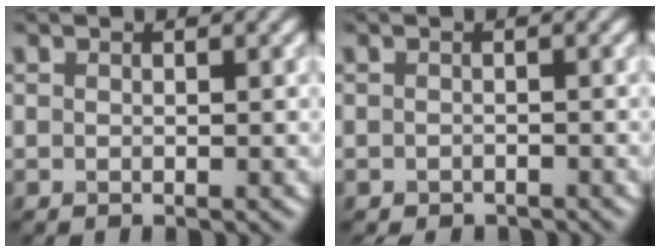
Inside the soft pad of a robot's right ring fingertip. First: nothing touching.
{"total": 0.8, "force": [-0.7, 0.4, 0.1], "torque": [-0.002, -0.002, -0.011]}